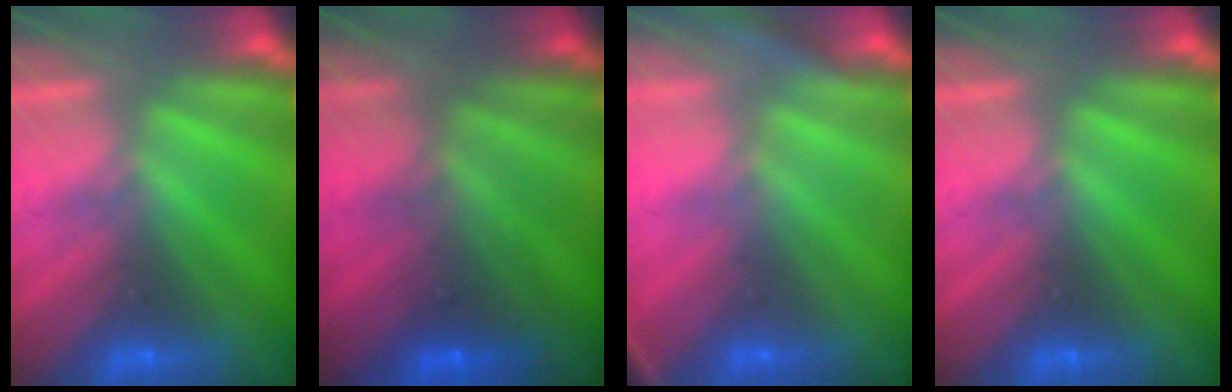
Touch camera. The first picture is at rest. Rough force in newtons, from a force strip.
{"total": 7.0}
{"total": 2.8}
{"total": 0.0}